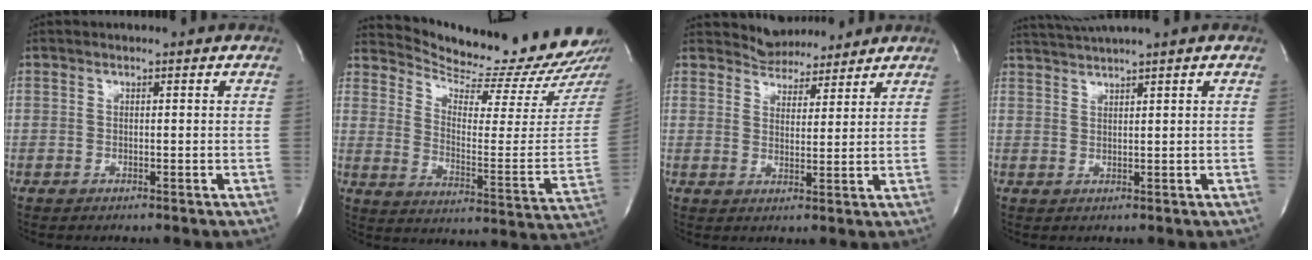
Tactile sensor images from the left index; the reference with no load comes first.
{"total": 18.4, "force": [17.9, -0.9, 4.2], "torque": [-0.081, -0.116, 0.245]}
{"total": 5.1, "force": [4.8, 1.7, -0.2], "torque": [0.000, 0.001, 0.076]}
{"total": 4.0, "force": [3.5, -1.6, 1.1], "torque": [-0.020, 0.007, 0.068]}